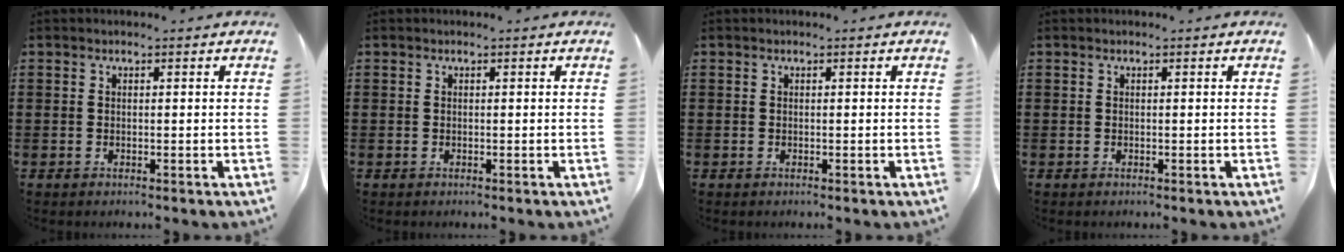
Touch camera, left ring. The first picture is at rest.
{"total": 0.0}
{"total": 0.0}
{"total": 0.0}